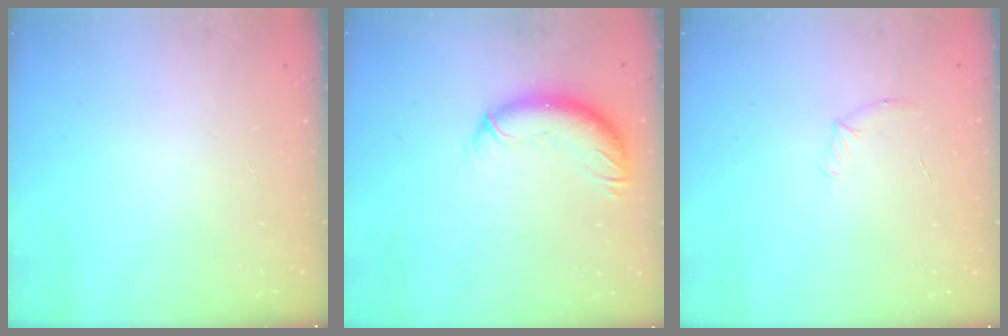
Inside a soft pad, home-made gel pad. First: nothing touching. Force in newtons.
{"total": 10.7, "press": 10.6, "slide": 1.7}
{"total": 5.0, "press": 4.9, "slide": 1.3}